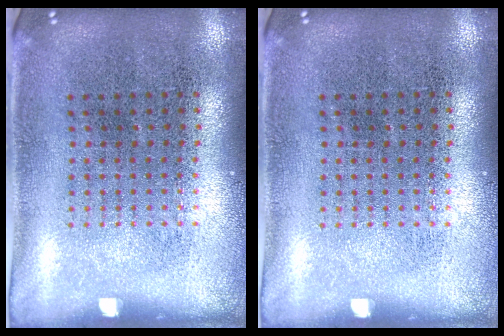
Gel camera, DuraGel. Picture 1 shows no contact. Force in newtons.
{"total": 0.0}